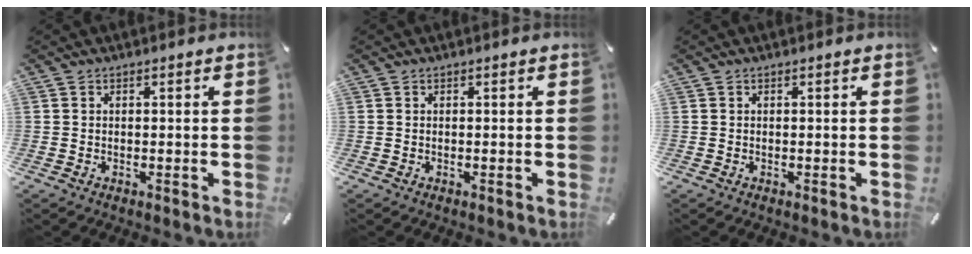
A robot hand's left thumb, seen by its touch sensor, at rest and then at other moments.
{"total": 0.0}
{"total": 0.0}